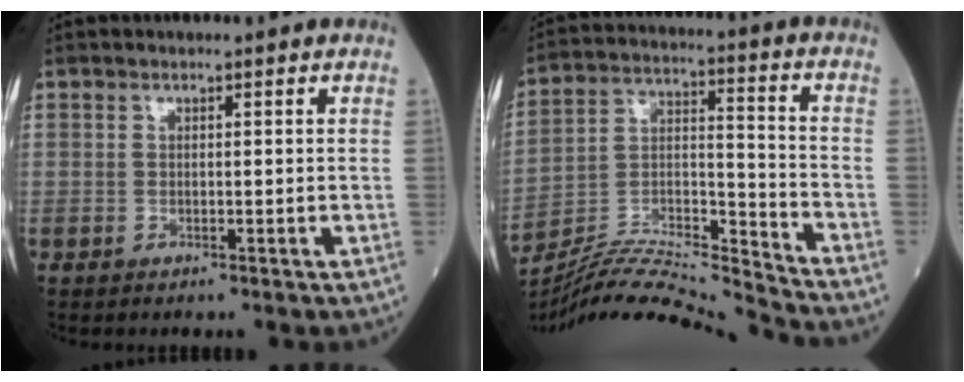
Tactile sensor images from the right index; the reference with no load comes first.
{"total": 17.7, "force": [-17.1, -1.5, 4.4], "torque": [-0.080, 0.020, -0.300]}